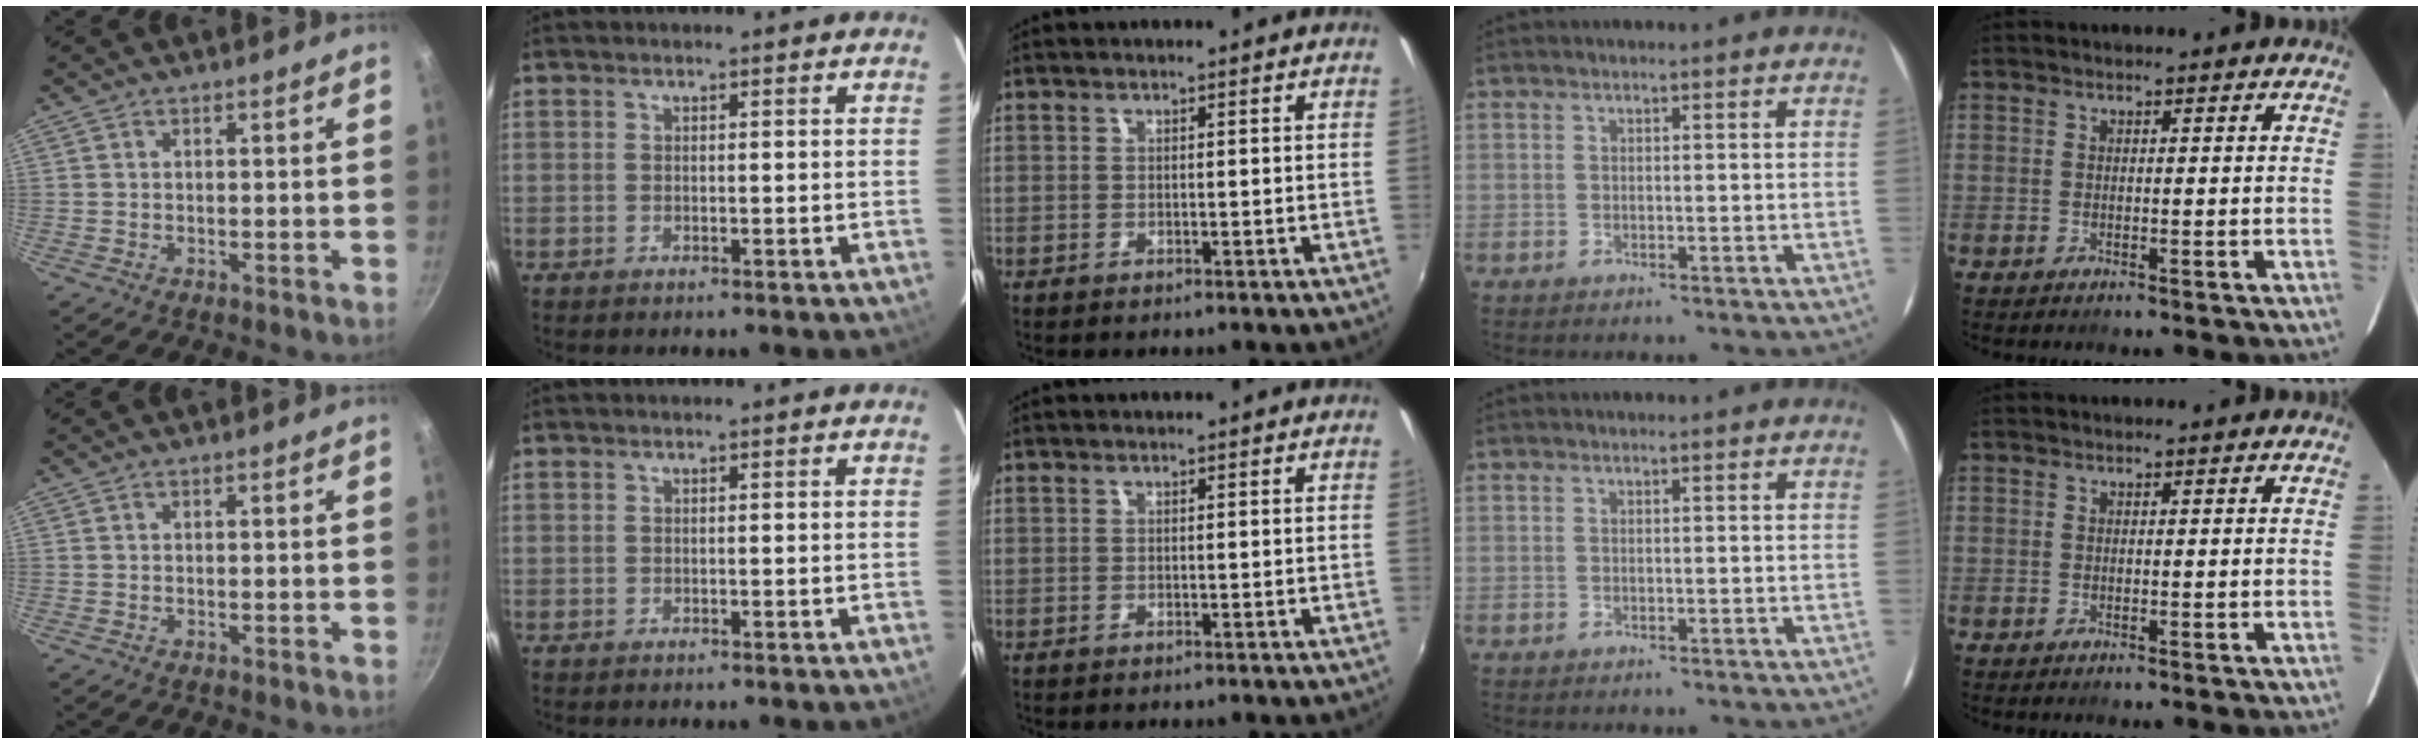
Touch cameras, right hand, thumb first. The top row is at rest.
{}